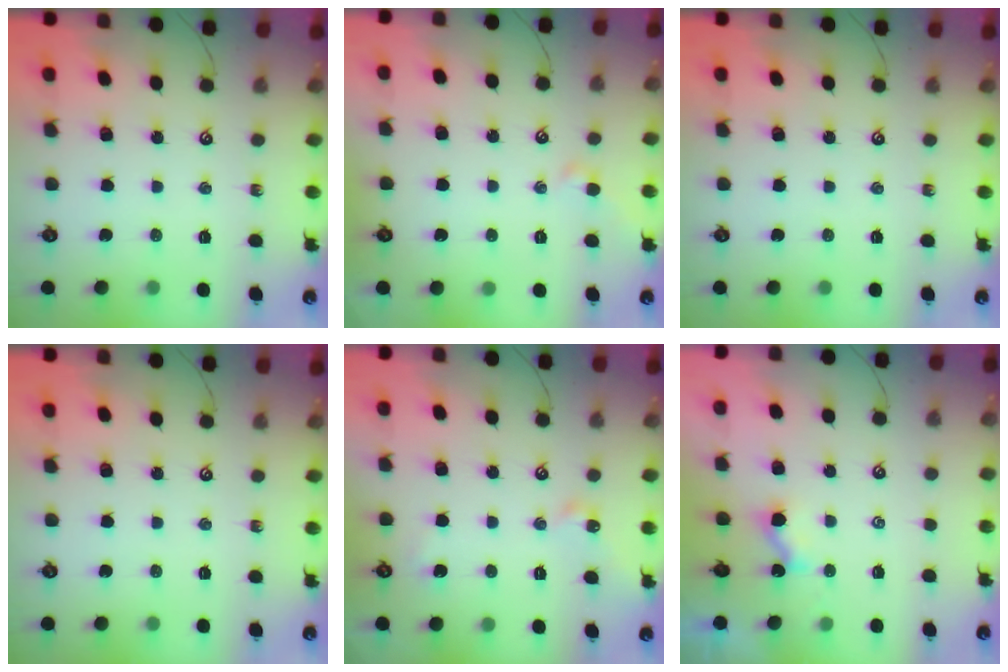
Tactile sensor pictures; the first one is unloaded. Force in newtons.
{"total": 0.6, "press": 0.4, "slide": 0.5}
{"total": 0.0}
{"total": 0.0}
{"total": 2.7, "press": 2.6, "slide": 0.5}
{"total": 3.0, "press": 3.0, "slide": 0.0}